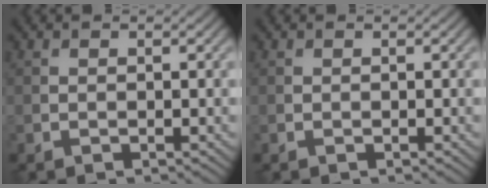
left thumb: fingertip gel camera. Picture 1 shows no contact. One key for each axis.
{"total": 0.0}